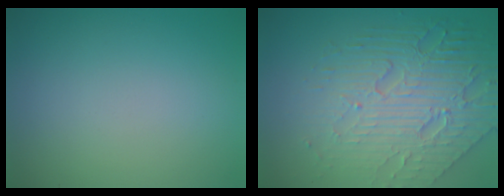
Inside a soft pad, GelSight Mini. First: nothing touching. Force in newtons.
{"total": 7.6, "press": 5.3, "slide": 5.4}